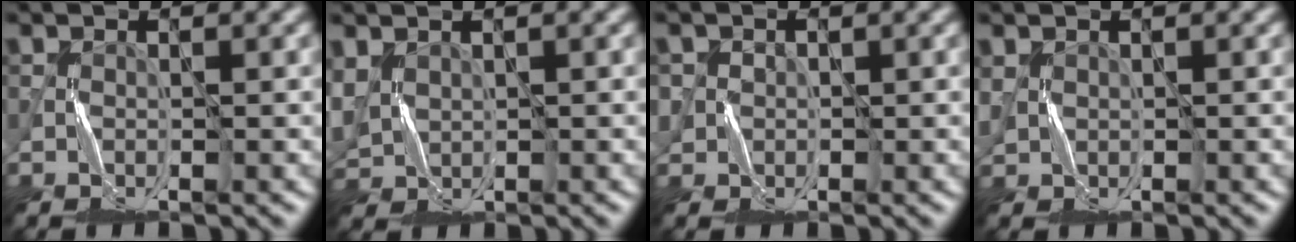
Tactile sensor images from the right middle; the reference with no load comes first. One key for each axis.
{"total": 3.0, "fx": 1.1, "fy": 2.3, "fz": 1.7, "tx": -0.054, "ty": 0.000, "tz": 0.025}
{"total": 1.6, "fx": 0.4, "fy": 1.6, "fz": -0.2, "tx": 0.005, "ty": 0.001, "tz": 0.007}
{"total": 1.2, "fx": 0.6, "fy": 1.0, "fz": 0.3, "tx": -0.014, "ty": 0.003, "tz": 0.015}